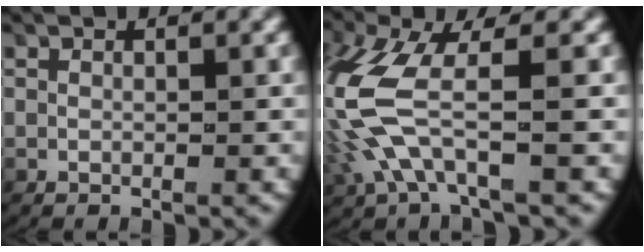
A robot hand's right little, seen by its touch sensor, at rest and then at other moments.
{"total": 5.8, "force": [-0.3, 2.6, 5.2], "torque": [-0.143, -0.015, 0.005]}